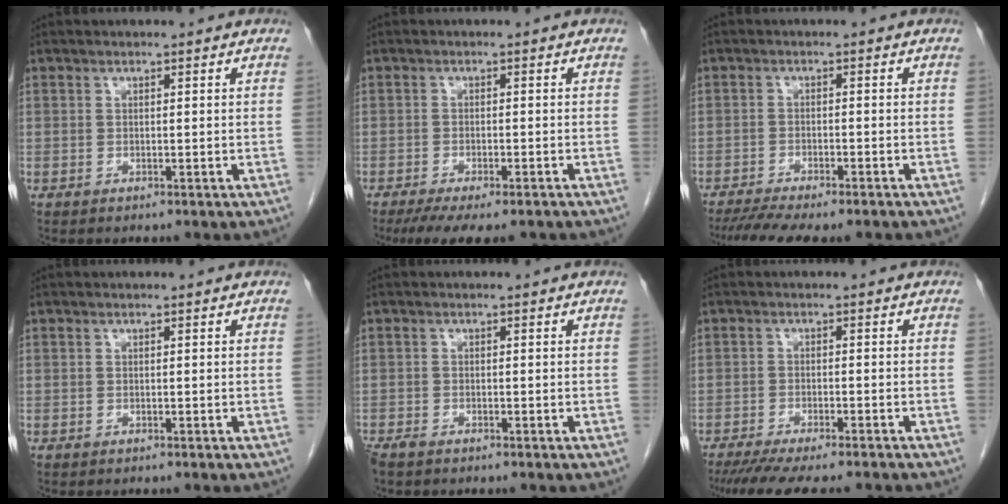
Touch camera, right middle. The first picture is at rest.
{"total": 9.4, "force": [-7.6, 2.1, 5.3], "torque": [-0.071, -0.014, -0.109]}
{"total": 9.5, "force": [-8.1, 1.3, 4.8], "torque": [-0.069, -0.010, -0.121]}
{"total": 0.0}
{"total": 2.2, "force": [-1.8, 0.7, 1.0], "torque": [-0.022, -0.006, -0.027]}
{"total": 12.6, "force": [-11.0, 1.3, 6.0], "torque": [-0.086, -0.028, -0.156]}